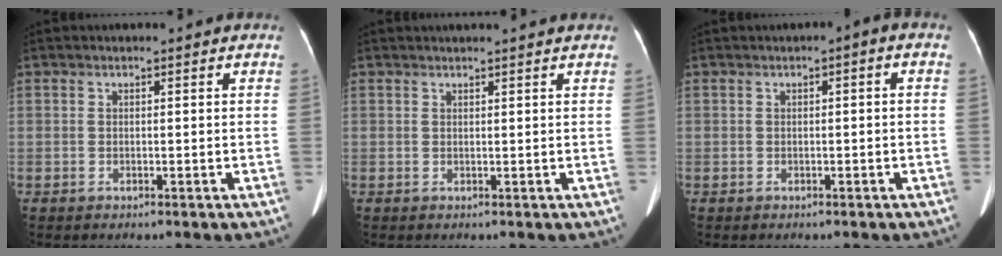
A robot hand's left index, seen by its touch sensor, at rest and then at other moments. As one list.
[{"total": 2.1, "force": [1.9, -0.2, 0.9], "torque": [-0.012, 0.018, 0.024]}, {"total": 1.2, "force": [-0.3, 0.4, 1.1], "torque": [-0.012, 0.010, -0.007]}]